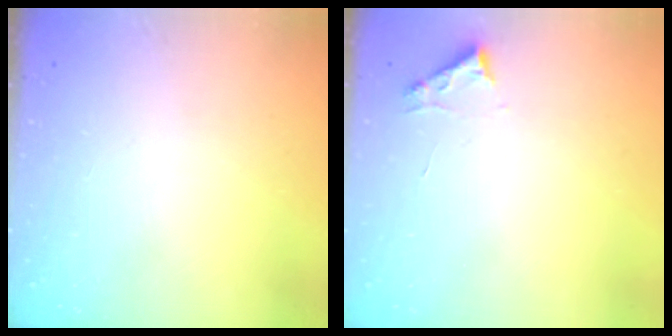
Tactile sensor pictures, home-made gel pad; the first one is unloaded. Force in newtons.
{"total": 2.7, "press": 2.7, "slide": 0.3}